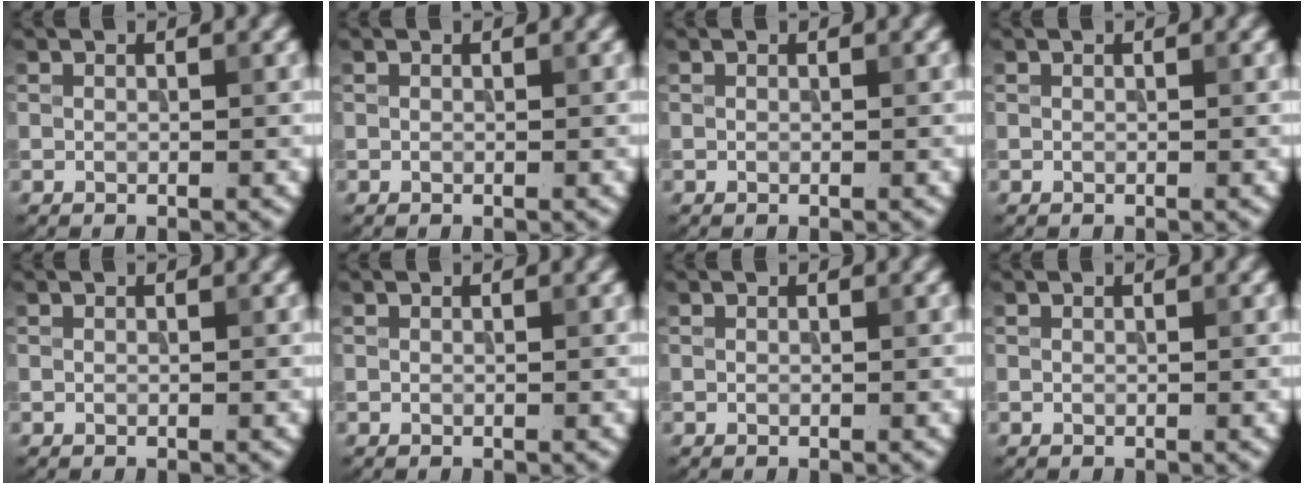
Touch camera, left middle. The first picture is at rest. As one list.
[{"total": 0.0}, {"total": 0.0}, {"total": 0.0}, {"total": 0.0}, {"total": 0.0}, {"total": 0.0}, {"total": 0.0}]